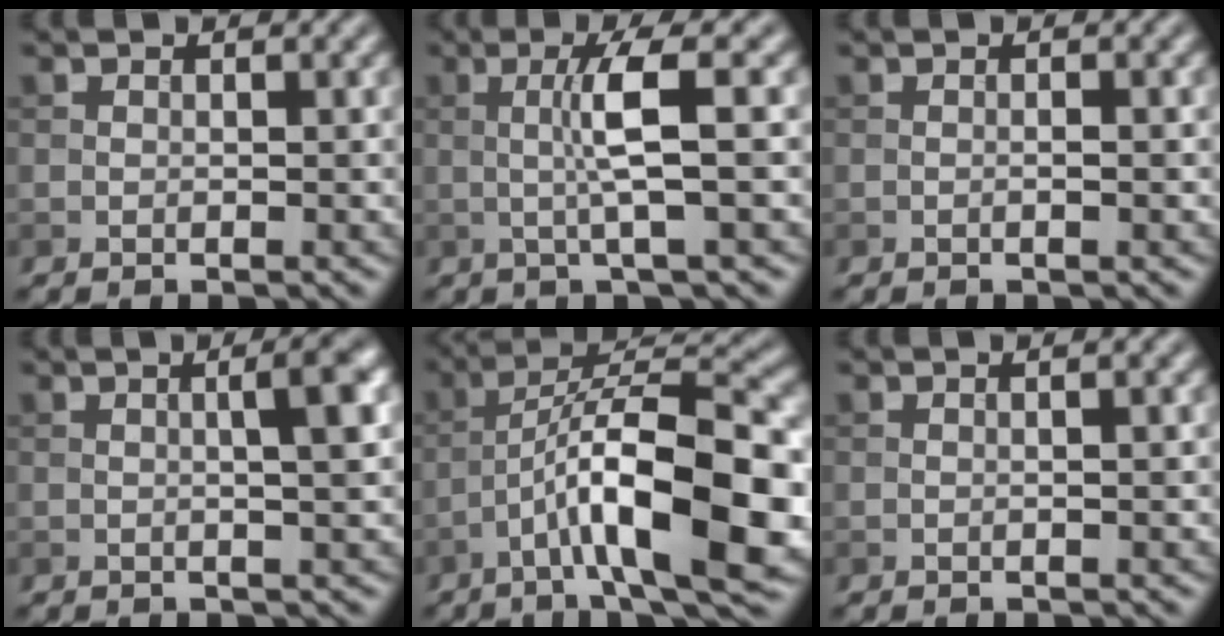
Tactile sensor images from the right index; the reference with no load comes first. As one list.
[{"total": 4.3, "force": [0.2, 0.4, 4.2], "torque": [-0.081, 0.006, 0.001]}, {"total": 0.9, "force": [-0.2, 0.1, 0.8], "torque": [-0.011, -0.004, -0.003]}, {"total": 3.7, "force": [0.4, 0.8, 3.6], "torque": [-0.039, 0.014, 0.001]}, {"total": 12.3, "force": [-4.3, 3.5, 11.0], "torque": [-0.177, 0.017, -0.069]}, {"total": 1.1, "force": [0.1, 0.3, 1.1], "torque": [-0.012, 0.002, -0.004]}]